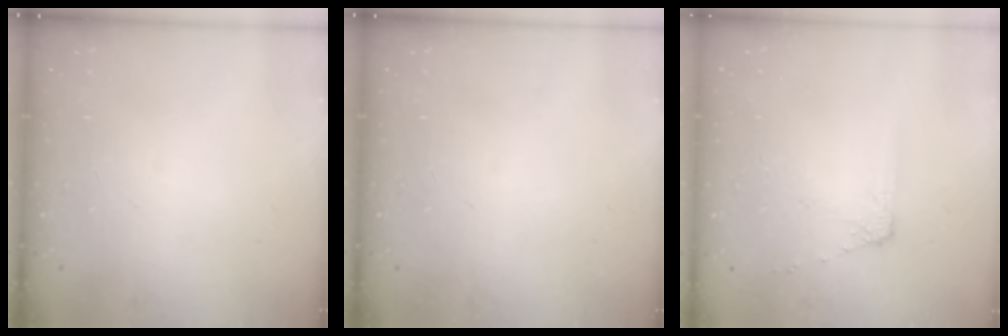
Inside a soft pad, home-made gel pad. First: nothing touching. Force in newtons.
{"total": 0.0}
{"total": 4.8, "press": 4.7, "slide": 0.7}